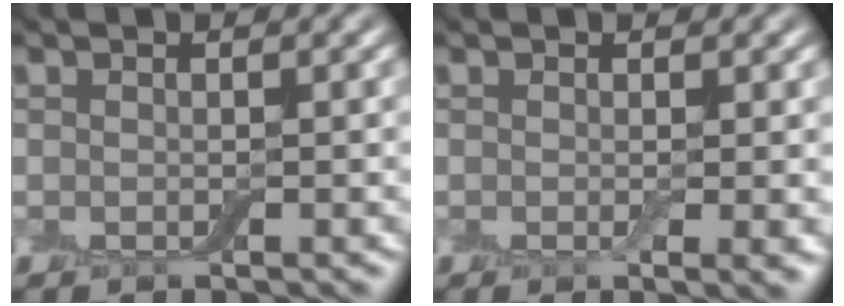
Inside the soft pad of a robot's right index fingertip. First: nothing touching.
{"total": 1.6, "force": [0.1, 0.2, 1.6], "torque": [-0.022, -0.006, 0.000]}